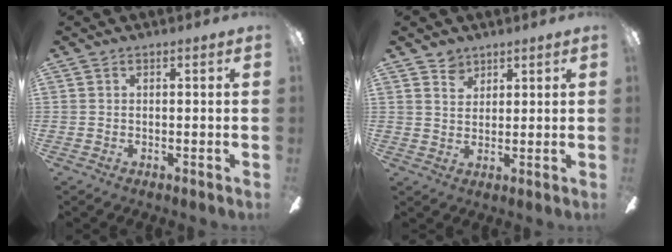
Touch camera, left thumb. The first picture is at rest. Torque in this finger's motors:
{"motor_torque": [-0.22, -0.36, -0.09, 0.01, 0.03]}